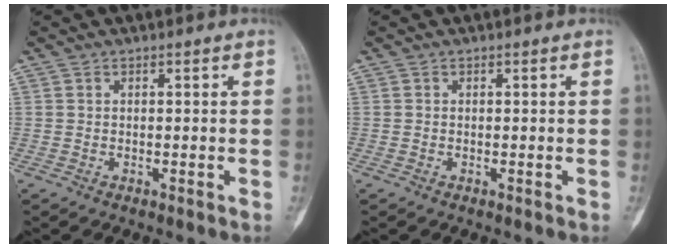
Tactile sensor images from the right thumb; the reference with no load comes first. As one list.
[{"total": 0.0}]